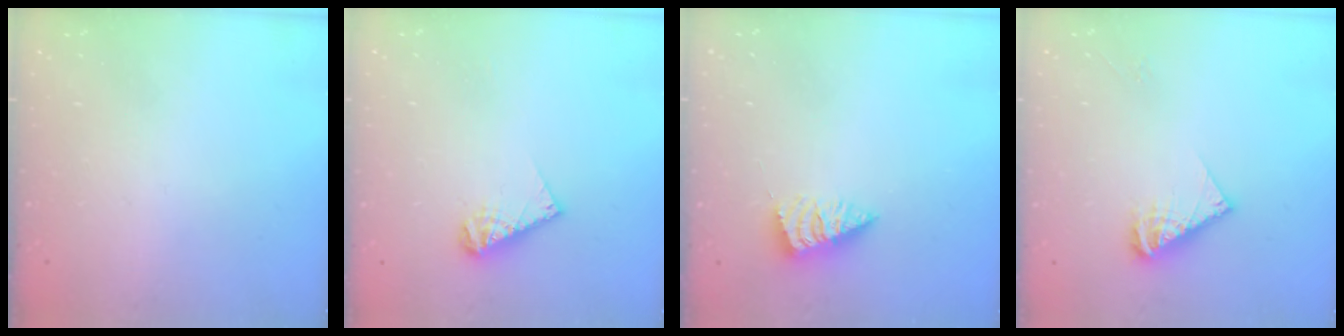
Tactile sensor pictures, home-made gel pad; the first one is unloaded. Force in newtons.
{"total": 9.0, "press": 8.9, "slide": 0.9}
{"total": 0.9, "press": 0.9, "slide": 0.1}
{"total": 8.9, "press": 8.9, "slide": 0.8}